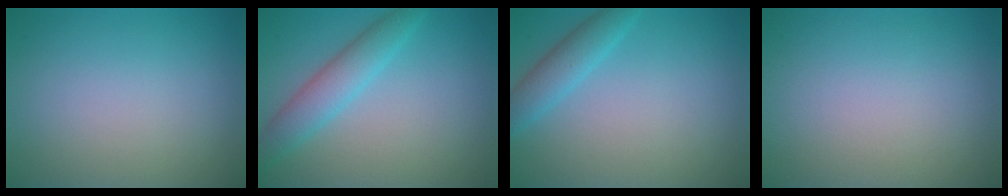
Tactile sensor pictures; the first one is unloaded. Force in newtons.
{"total": 3.5, "press": 3.5, "slide": 0.0}
{"total": 2.1, "press": 2.1, "slide": 0.2}
{"total": 0.0}